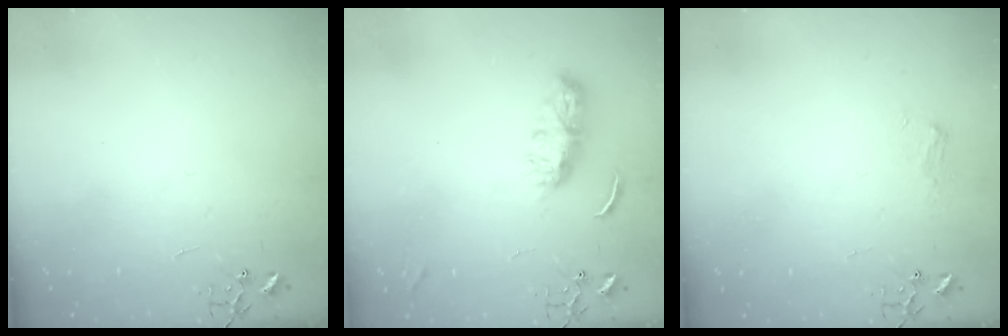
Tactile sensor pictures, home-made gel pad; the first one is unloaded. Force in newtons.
{"total": 7.4, "press": 7.4, "slide": 0.5}
{"total": 6.0, "press": 6.0, "slide": 0.7}